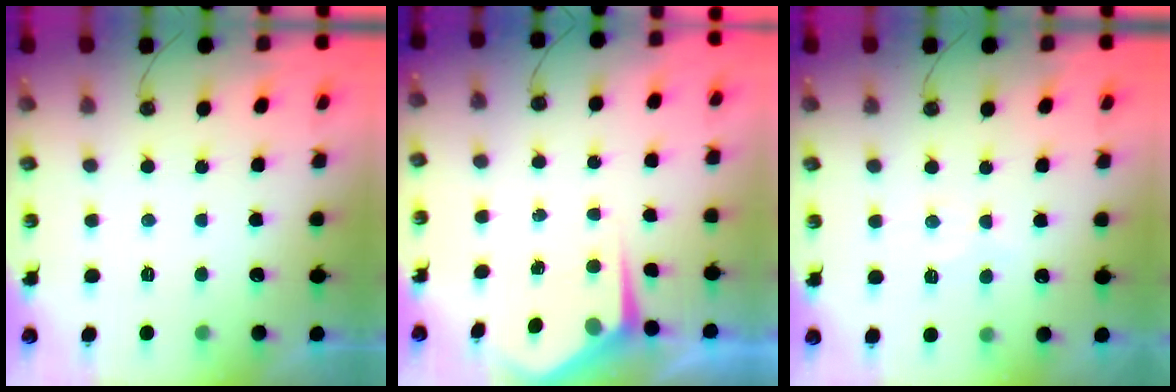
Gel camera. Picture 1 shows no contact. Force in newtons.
{"total": 4.6, "press": 4.6, "slide": 0.4}
{"total": 7.9, "press": 7.9, "slide": 0.8}